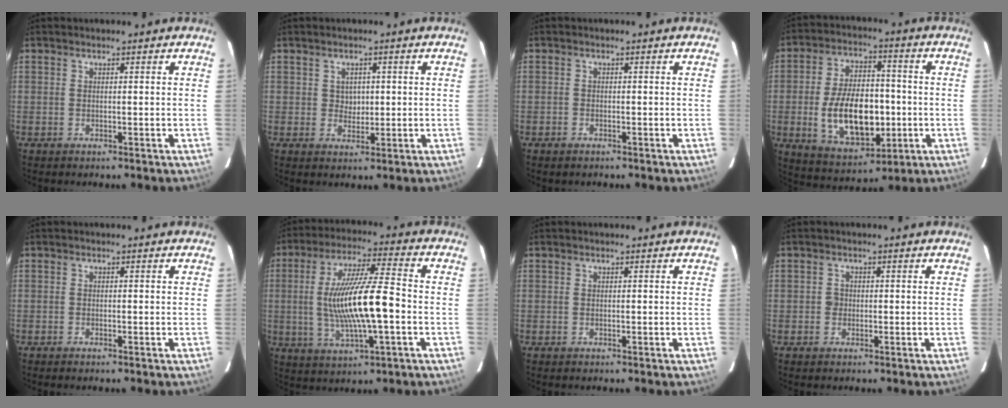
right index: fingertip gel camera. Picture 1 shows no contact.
{"total": 2.6, "force": [0.4, 2.4, 1.0], "torque": [-0.012, 0.006, 0.008]}
{"total": 1.0, "force": [-0.8, 0.6, 0.1], "torque": [-0.004, 0.000, -0.015]}
{"total": 16.5, "force": [-2.8, 9.4, 13.3], "torque": [-0.255, 0.004, -0.025]}
{"total": 0.6, "force": [-0.5, 0.0, 0.2], "torque": [-0.003, -0.002, -0.011]}
{"total": 15.5, "force": [-2.0, 2.7, 15.1], "torque": [-0.285, -0.002, -0.030]}
{"total": 0.0}
{"total": 1.3, "force": [-0.3, 1.2, 0.2], "torque": [-0.001, 0.002, -0.005]}